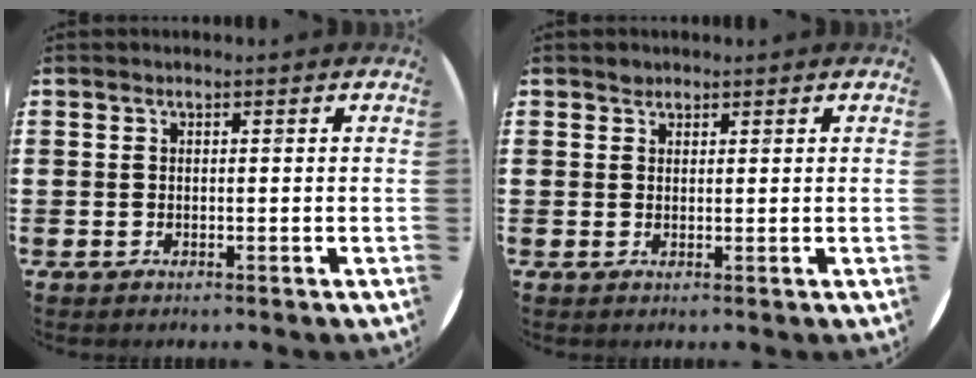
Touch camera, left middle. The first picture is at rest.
{"total": 1.0, "force": [0.9, 0.5, 0.0], "torque": [0.007, -0.001, 0.016]}